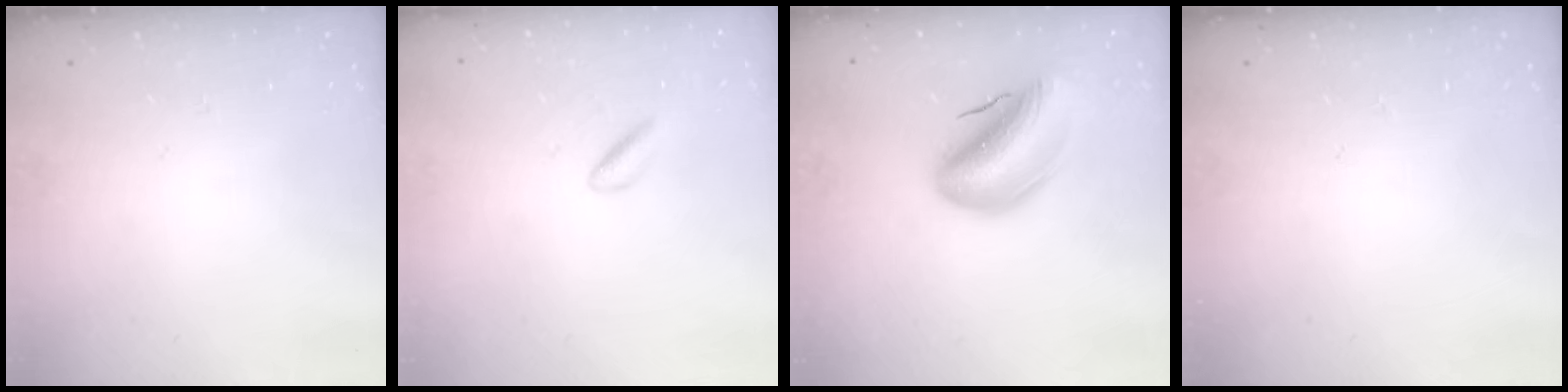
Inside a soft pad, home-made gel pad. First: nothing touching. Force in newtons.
{"total": 1.8, "press": 1.6, "slide": 0.9}
{"total": 12.2, "press": 11.6, "slide": 3.5}
{"total": 0.0}